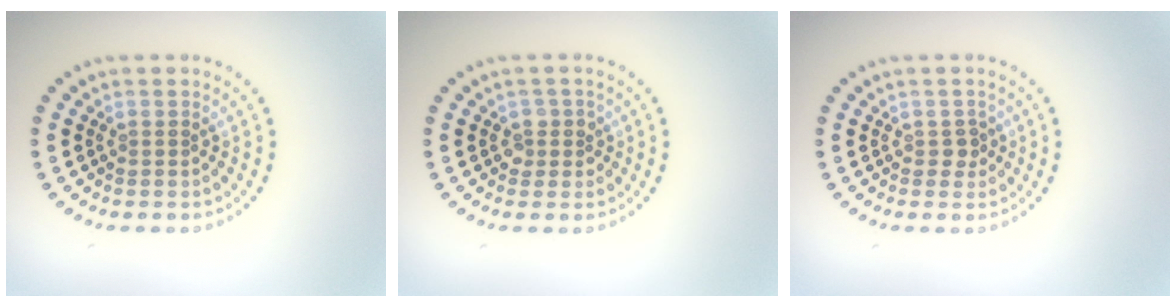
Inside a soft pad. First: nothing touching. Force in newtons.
{"total": 1.5, "press": 1.3, "slide": 0.7}
{"total": 1.1, "press": 1.0, "slide": 0.4}